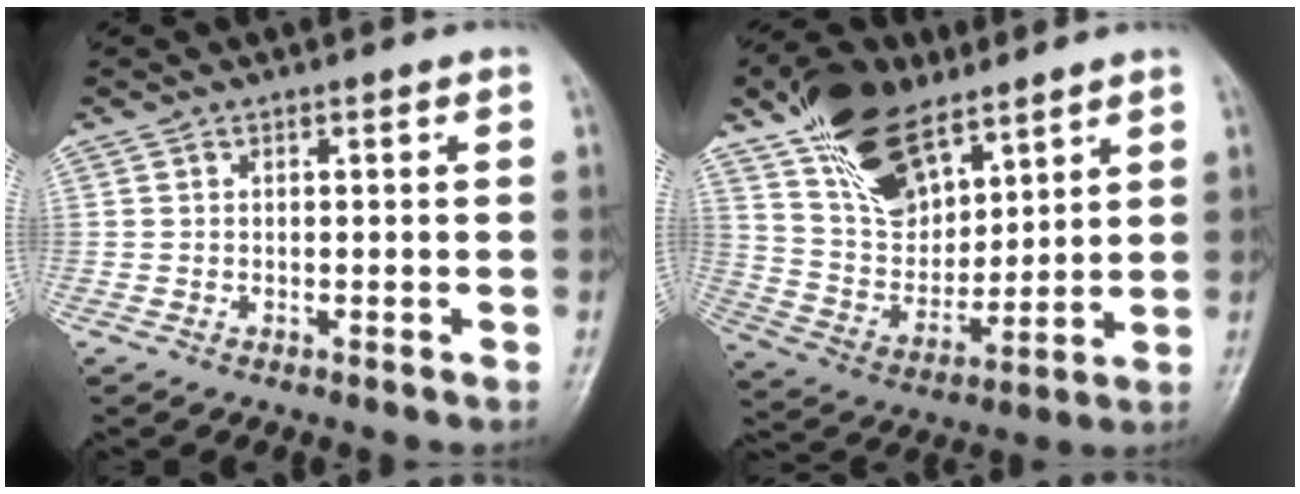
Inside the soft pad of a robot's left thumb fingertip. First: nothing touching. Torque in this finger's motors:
{"motor_torque": [0.60, 0.48, 1.29, -1.49, 0.43]}